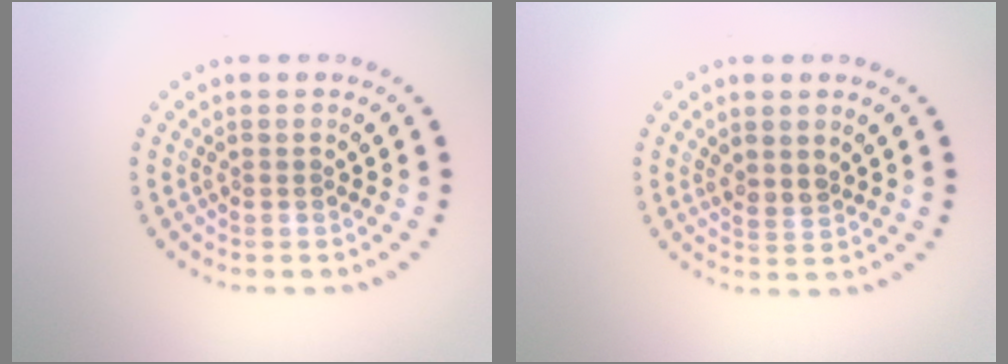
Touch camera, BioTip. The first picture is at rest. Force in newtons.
{"total": 1.5, "press": 1.2, "slide": 0.9}